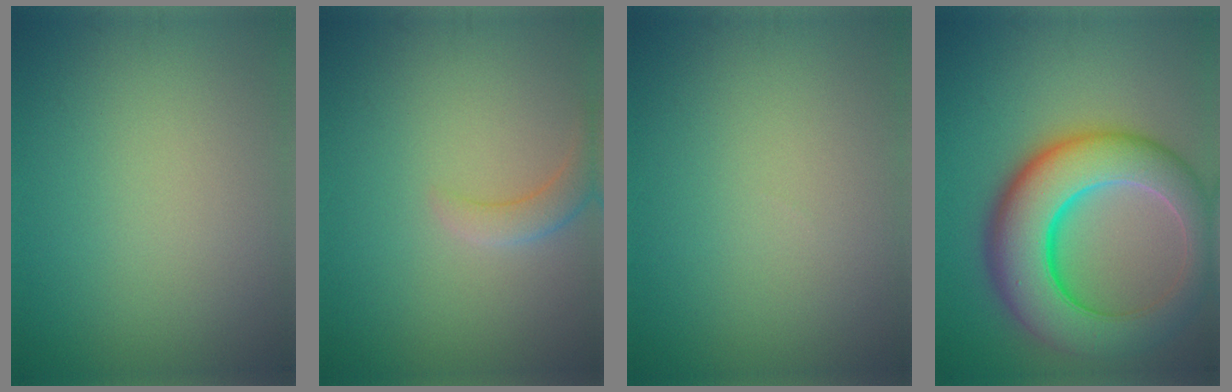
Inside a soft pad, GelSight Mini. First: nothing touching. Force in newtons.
{"total": 2.1, "press": 2.1, "slide": 0.3}
{"total": 0.0}
{"total": 10.9, "press": 10.9, "slide": 0.2}